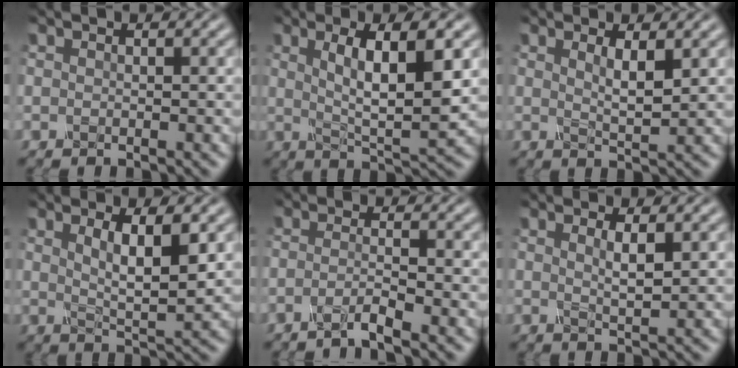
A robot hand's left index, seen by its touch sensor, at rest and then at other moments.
{"total": 6.8, "force": [1.4, 1.7, 6.5], "torque": [-0.107, -0.005, 0.032]}
{"total": 2.0, "force": [0.6, 0.4, 1.8], "torque": [-0.034, -0.006, 0.018]}
{"total": 4.1, "force": [1.0, 0.9, 3.9], "torque": [-0.071, -0.009, 0.027]}
{"total": 2.1, "force": [-1.7, 0.2, 1.2], "torque": [-0.020, 0.002, -0.037]}
{"total": 1.5, "force": [0.4, 0.3, 1.4], "torque": [-0.025, -0.003, 0.011]}